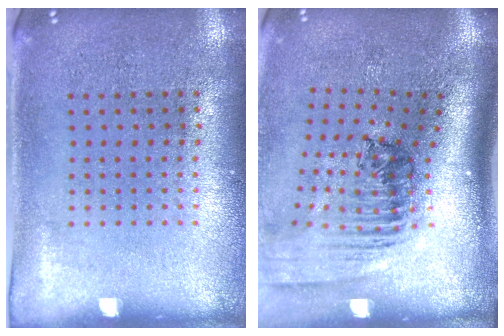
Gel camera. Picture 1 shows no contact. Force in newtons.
{"total": 2.5, "press": 1.8, "slide": 1.7}